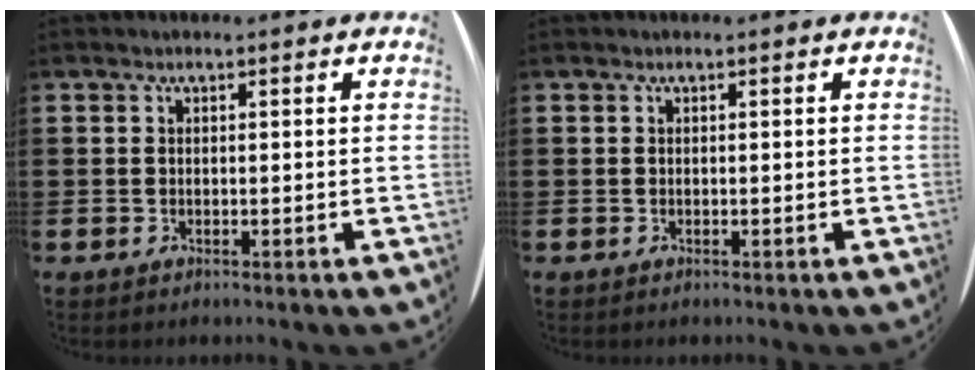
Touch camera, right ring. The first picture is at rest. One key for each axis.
{"total": 0.0}